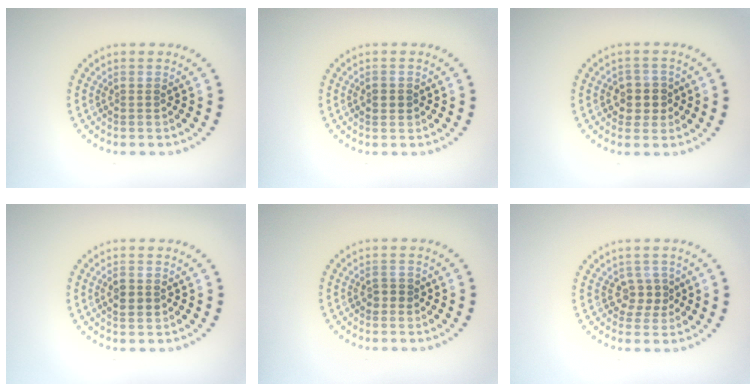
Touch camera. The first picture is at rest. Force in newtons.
{"total": 1.4, "press": 1.4, "slide": 0.3}
{"total": 2.6, "press": 2.5, "slide": 0.8}
{"total": 1.6, "press": 1.6, "slide": 0.1}
{"total": 1.1, "press": 1.0, "slide": 0.4}
{"total": 2.1, "press": 1.9, "slide": 1.0}